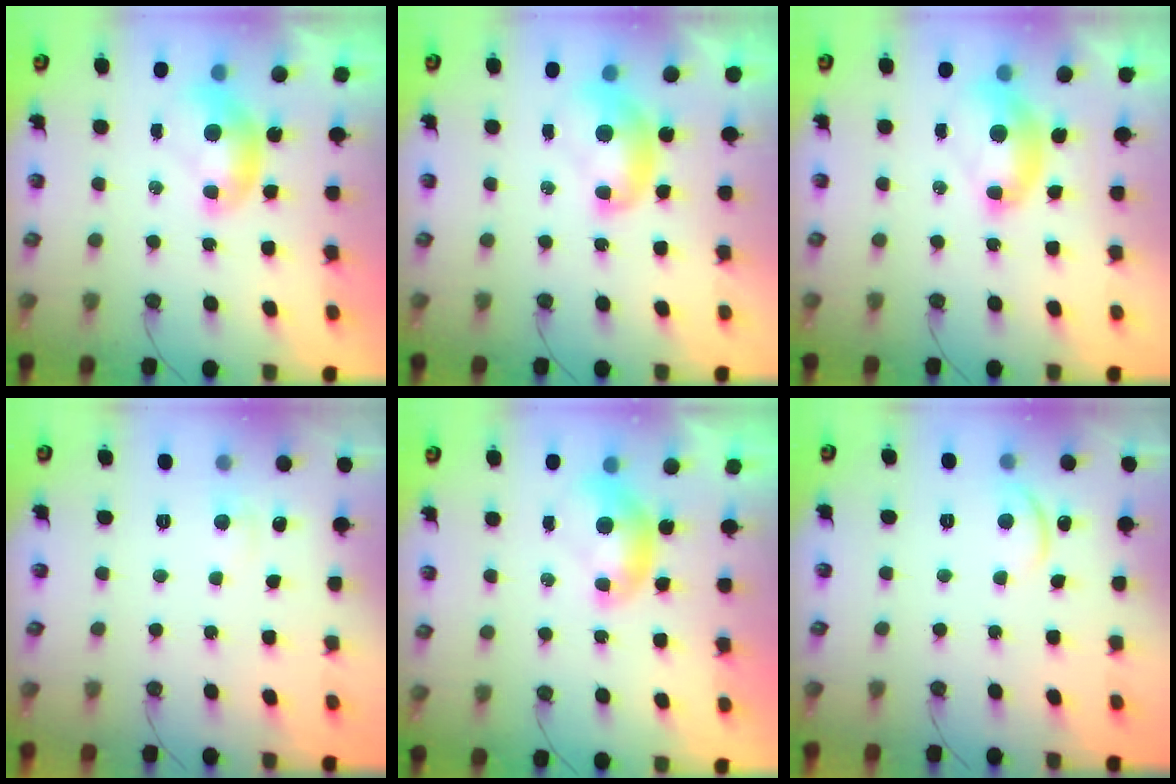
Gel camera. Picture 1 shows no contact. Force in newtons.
{"total": 2.2, "press": 2.2, "slide": 0.3}
{"total": 2.6, "press": 2.5, "slide": 0.5}
{"total": 1.9, "press": 1.8, "slide": 0.4}
{"total": 0.0}
{"total": 2.1, "press": 2.0, "slide": 0.5}